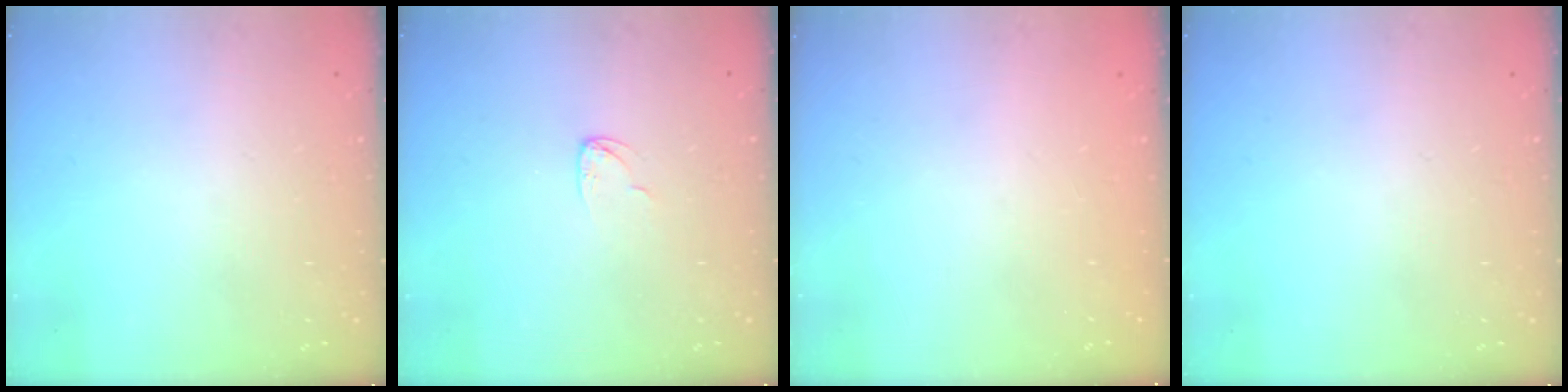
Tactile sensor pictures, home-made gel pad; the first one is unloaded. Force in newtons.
{"total": 4.2, "press": 4.2, "slide": 0.2}
{"total": 0.0}
{"total": 0.0}